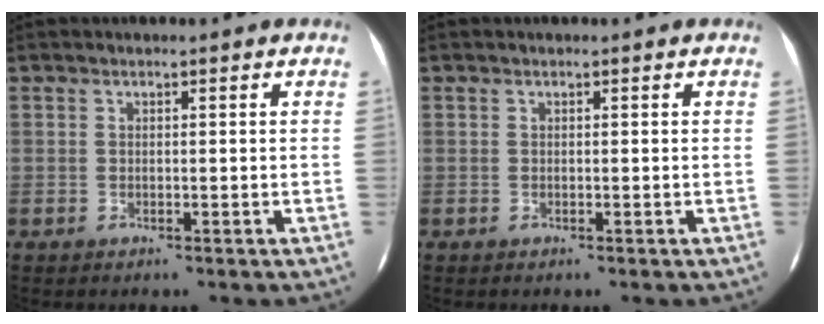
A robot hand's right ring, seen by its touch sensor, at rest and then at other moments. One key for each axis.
{"total": 0.0}